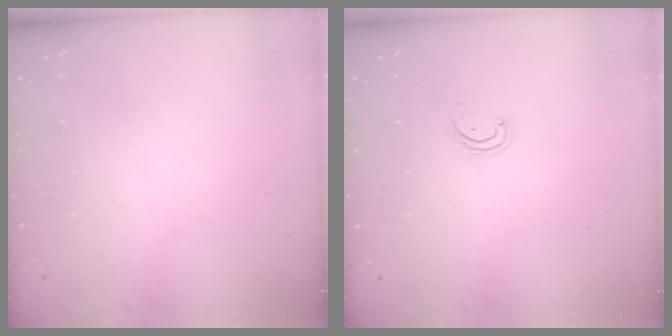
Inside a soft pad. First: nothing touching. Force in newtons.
{"total": 1.9, "press": 1.9, "slide": 0.2}